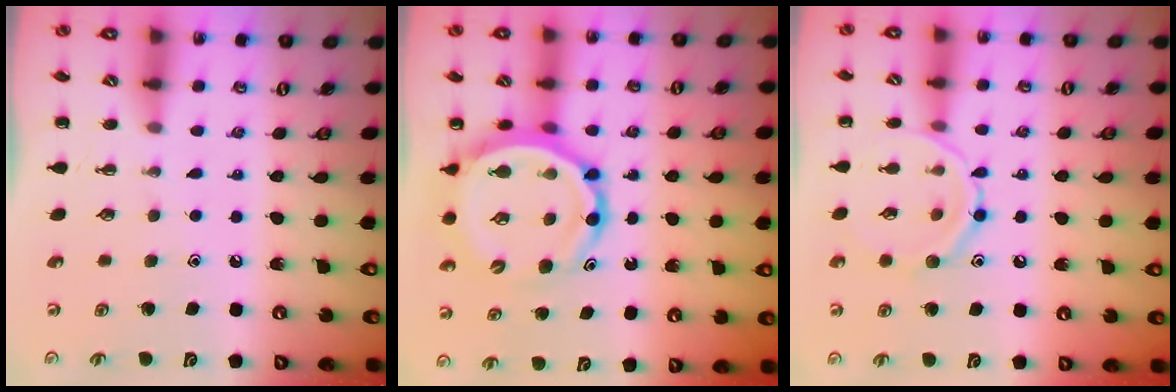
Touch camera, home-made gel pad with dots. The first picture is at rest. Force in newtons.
{"total": 13.0, "press": 12.3, "slide": 4.3}
{"total": 11.3, "press": 11.3, "slide": 0.6}